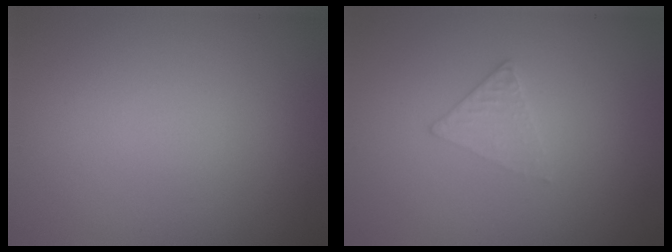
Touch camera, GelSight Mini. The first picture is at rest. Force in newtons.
{"total": 1.6, "press": 1.6, "slide": 0.2}